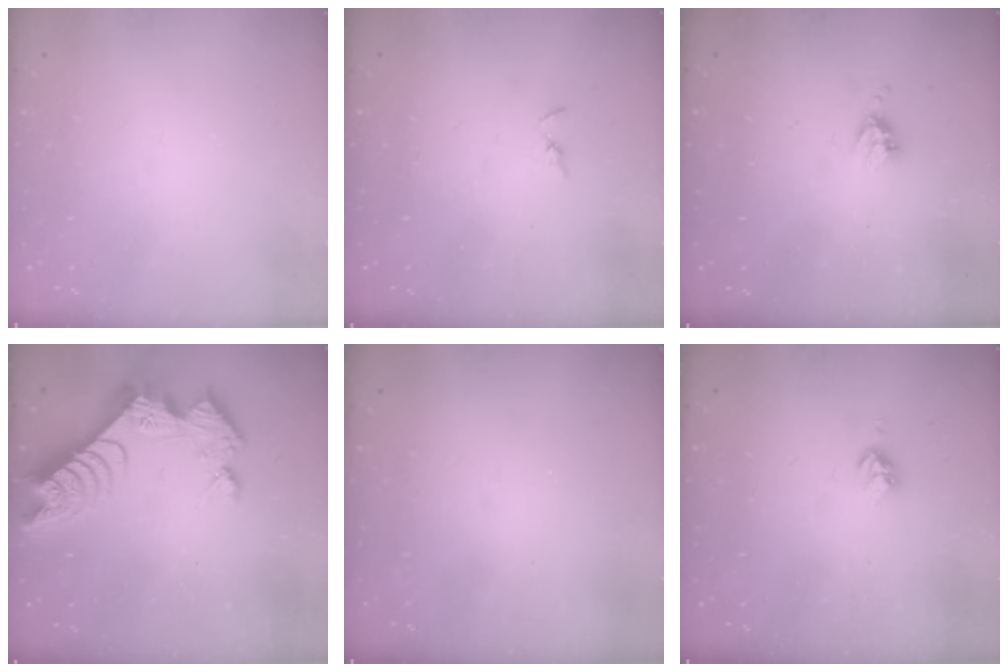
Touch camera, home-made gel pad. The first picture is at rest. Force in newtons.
{"total": 2.4, "press": 2.3, "slide": 0.2}
{"total": 4.8, "press": 4.8, "slide": 0.4}
{"total": 16.6, "press": 16.6, "slide": 1.4}
{"total": 0.0}
{"total": 3.7, "press": 3.7, "slide": 0.5}